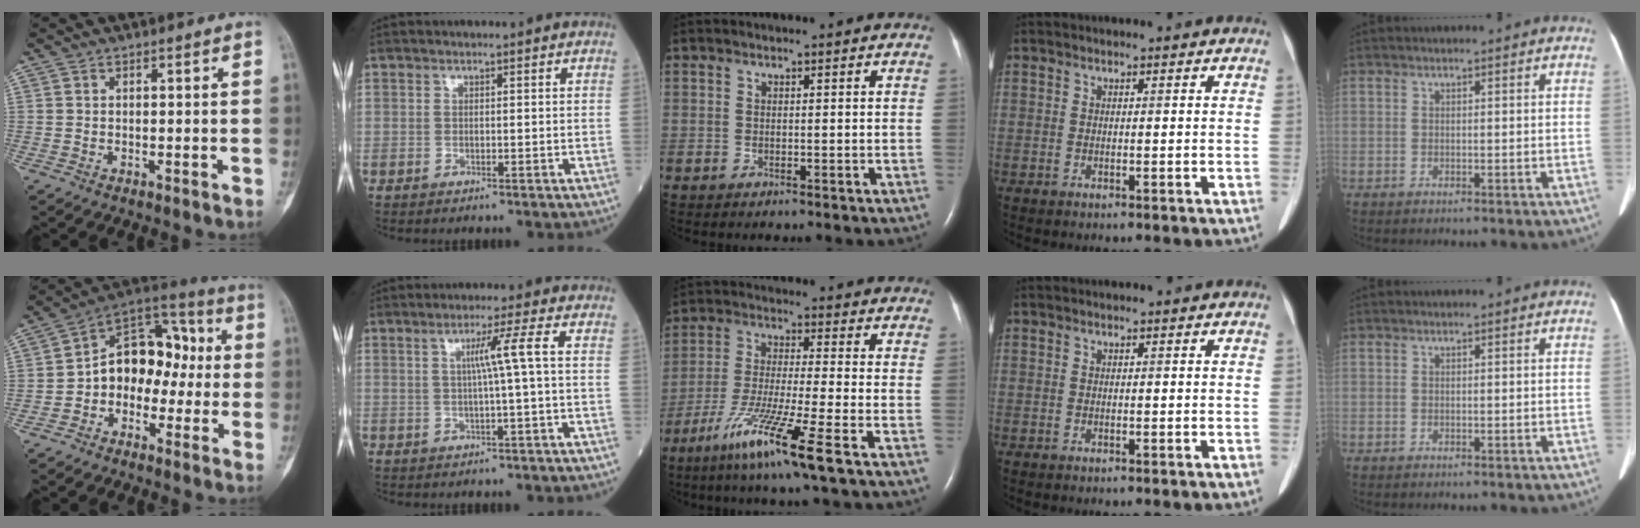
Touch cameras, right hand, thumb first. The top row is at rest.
{"thumb": {"total": 13.6, "force": [-1.4, 9.8, 9.3], "torque": [-0.097, 0.052, -0.040]}, "index": {"total": 4.3, "force": [0.3, -1.3, 4.1], "torque": [-0.074, 0.006, 0.007]}, "middle": {"total": 12.1, "force": [-6.6, -1.2, 10.0], "torque": [-0.198, -0.038, -0.124]}}